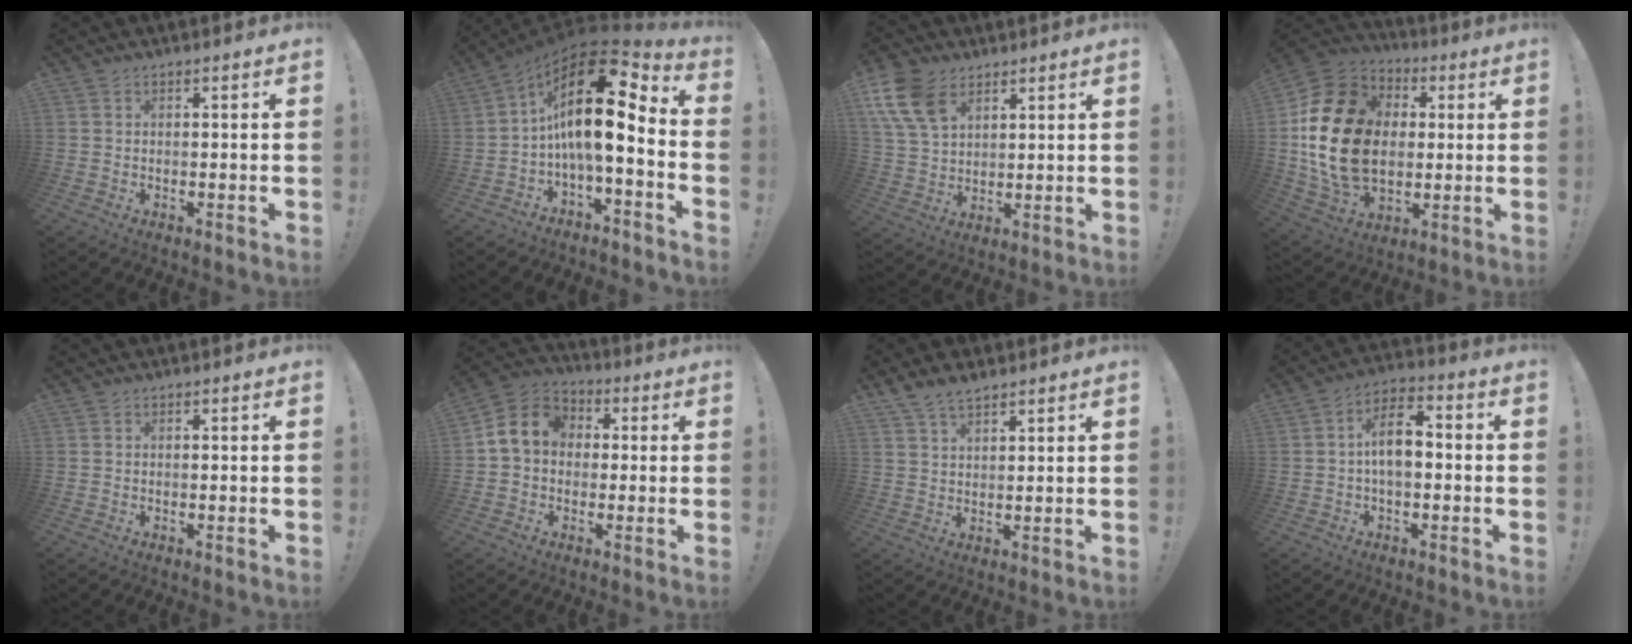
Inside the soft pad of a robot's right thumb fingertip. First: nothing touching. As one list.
[{"total": 19.2, "force": [3.3, 7.1, 17.5], "torque": [-0.306, -0.029, 0.053]}, {"total": 13.3, "force": [7.2, 8.8, 6.9], "torque": [-0.143, -0.025, 0.142]}, {"total": 24.1, "force": [1.3, 17.7, 16.2], "torque": [-0.302, 0.010, 0.034]}, {"total": 0.0}, {"total": 10.3, "force": [1.2, 8.5, 5.6], "torque": [-0.091, 0.015, 0.029]}, {"total": 5.4, "force": [4.3, 2.2, 2.6], "torque": [-0.048, -0.020, 0.082]}, {"total": 9.8, "force": [-0.1, 5.4, 8.2], "torque": [-0.134, 0.012, 0.001]}]